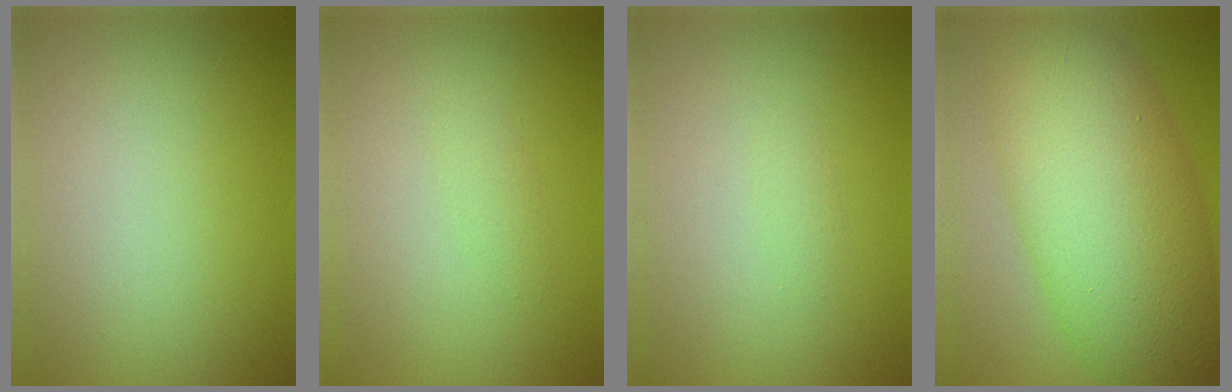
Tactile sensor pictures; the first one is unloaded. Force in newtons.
{"total": 0.9, "press": 0.9, "slide": 0.0}
{"total": 0.6, "press": 0.6, "slide": 0.0}
{"total": 11.4, "press": 11.4, "slide": 0.5}